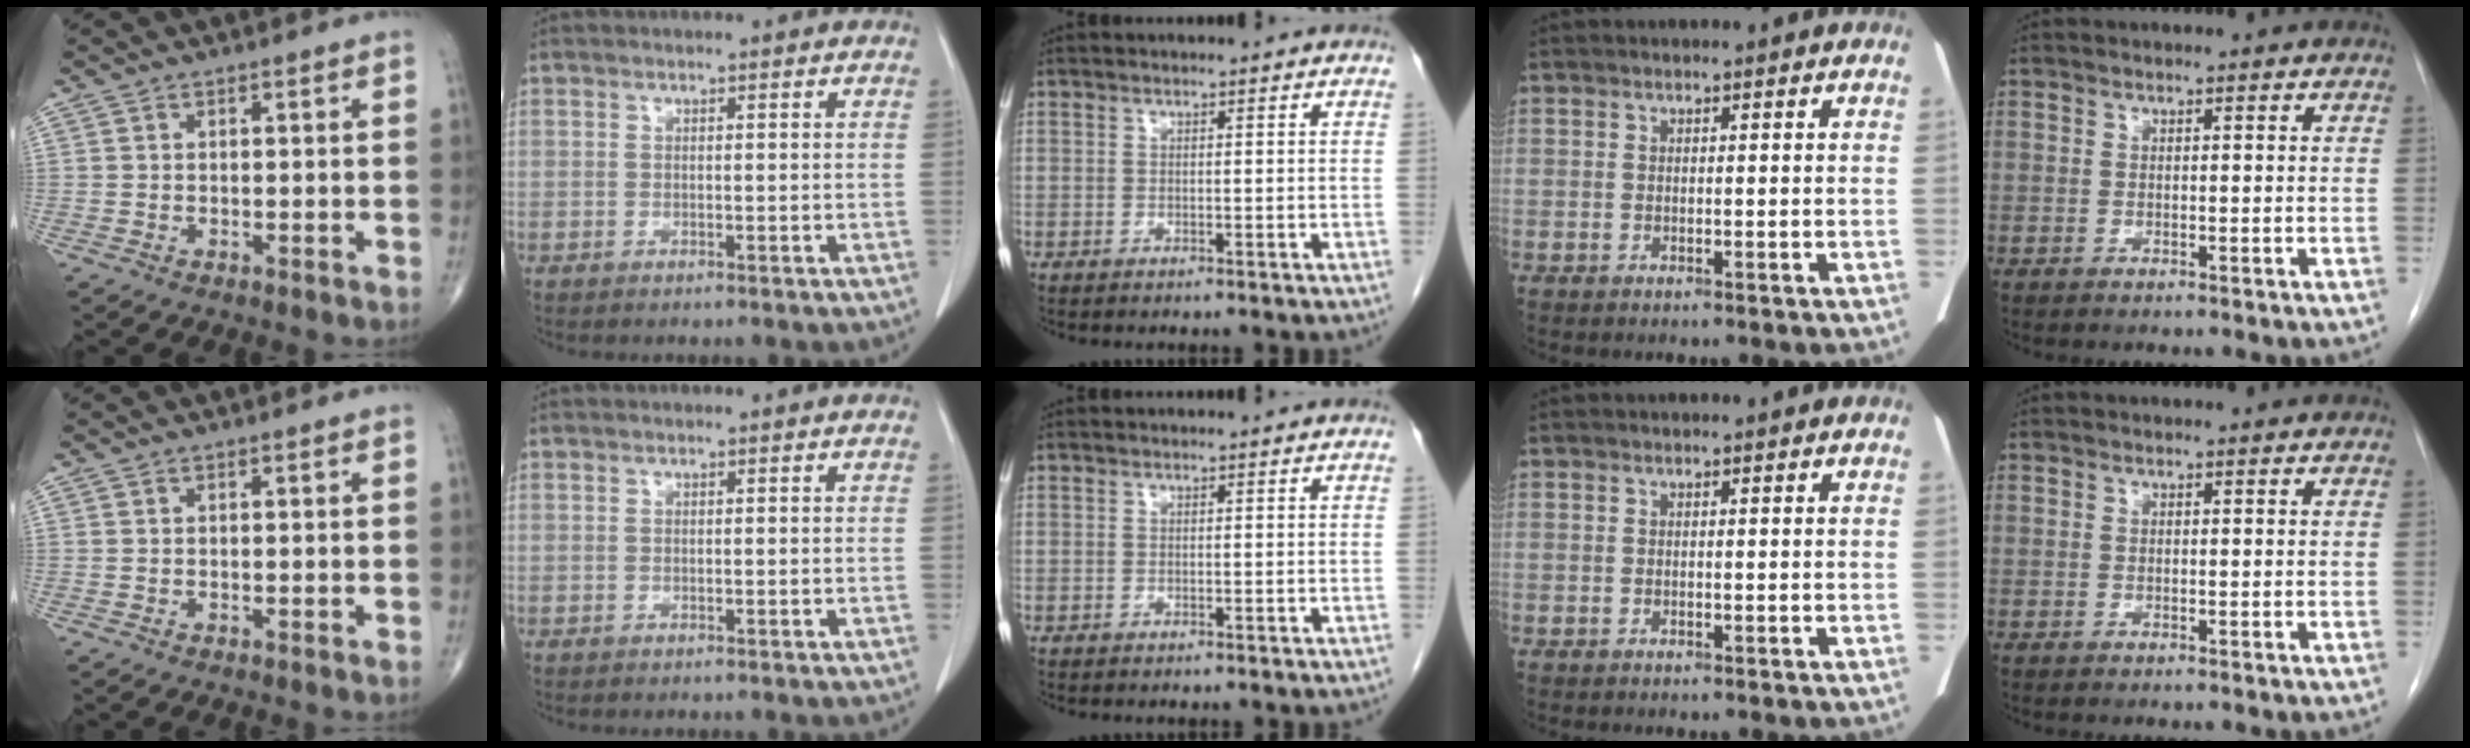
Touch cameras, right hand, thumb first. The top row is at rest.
{}